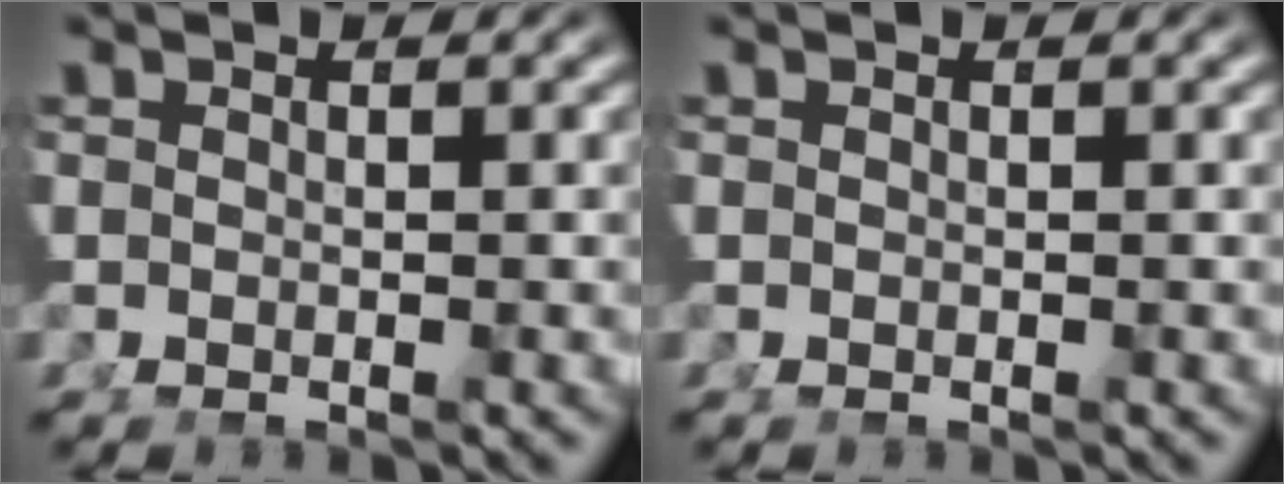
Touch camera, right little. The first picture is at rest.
{"total": 0.0}